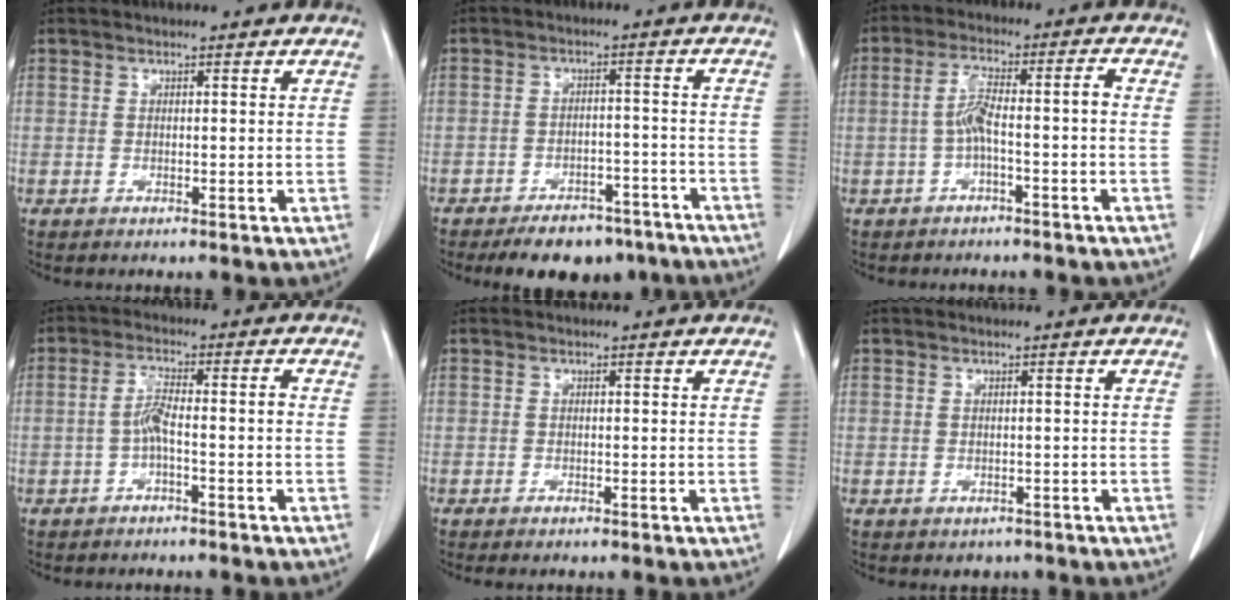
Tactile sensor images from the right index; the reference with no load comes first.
{"total": 9.6, "force": [-7.5, 4.5, 3.9], "torque": [-0.042, 0.013, -0.109]}
{"total": 5.6, "force": [-1.3, 0.7, 5.4], "torque": [-0.109, 0.025, -0.023]}
{"total": 4.0, "force": [-1.3, 0.5, 3.8], "torque": [-0.075, 0.013, -0.025]}
{"total": 0.8, "force": [-0.7, 0.2, 0.3], "torque": [-0.009, -0.001, -0.010]}
{"total": 1.6, "force": [-0.9, 1.2, 0.3], "torque": [-0.004, 0.003, -0.008]}